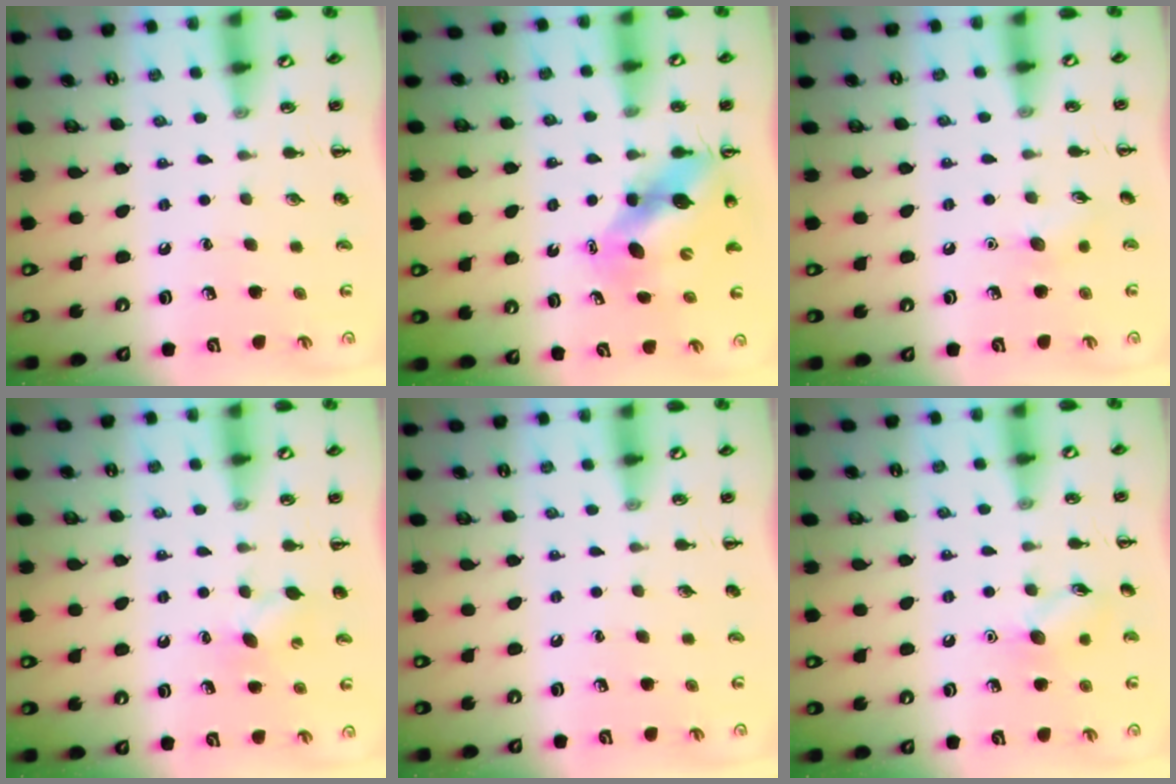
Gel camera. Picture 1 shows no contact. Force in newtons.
{"total": 10.0, "press": 9.6, "slide": 2.7}
{"total": 6.5, "press": 6.2, "slide": 1.8}
{"total": 4.5, "press": 4.4, "slide": 1.1}
{"total": 0.0}
{"total": 8.5, "press": 8.4, "slide": 1.2}